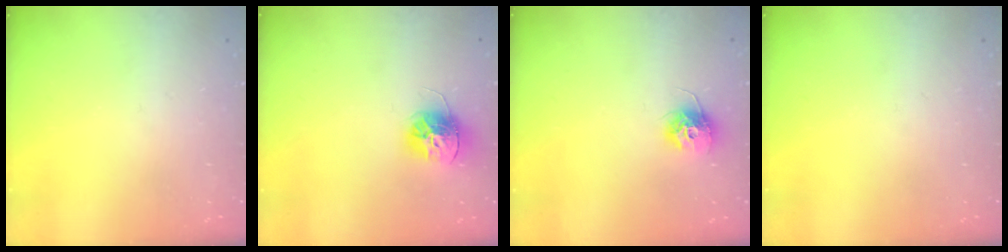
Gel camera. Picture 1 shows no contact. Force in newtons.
{"total": 12.8, "press": 12.7, "slide": 1.3}
{"total": 10.3, "press": 10.3, "slide": 0.4}
{"total": 0.0}